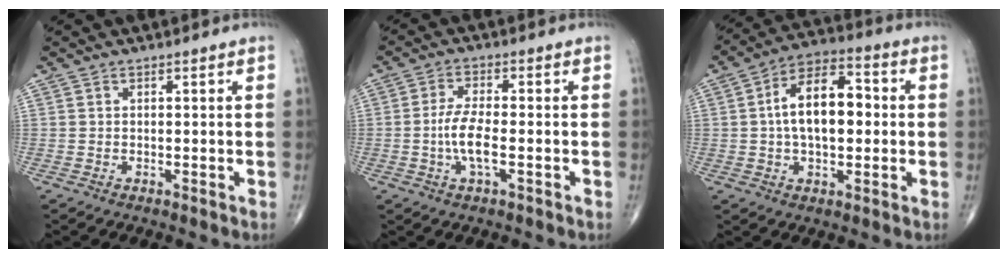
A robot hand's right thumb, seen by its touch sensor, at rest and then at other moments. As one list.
[{"total": 6.1, "force": [-1.3, 1.9, 5.6], "torque": [-0.122, 0.006, -0.028]}, {"total": 13.5, "force": [0.6, 7.4, 11.2], "torque": [-0.171, 0.028, 0.001]}]